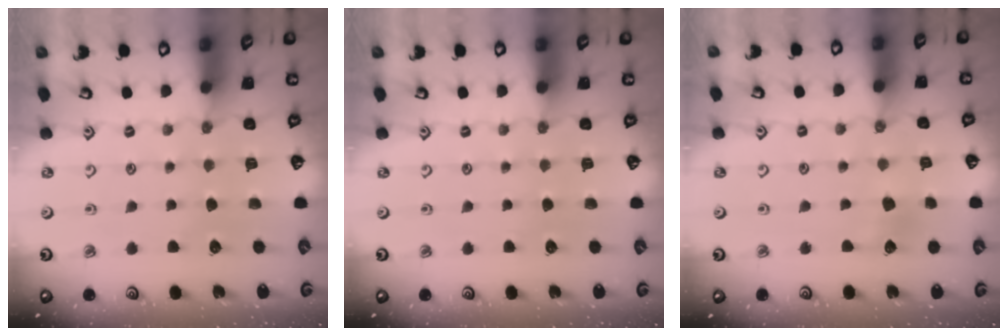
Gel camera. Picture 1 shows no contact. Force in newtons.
{"total": 0.0}
{"total": 4.4, "press": 4.4, "slide": 0.3}